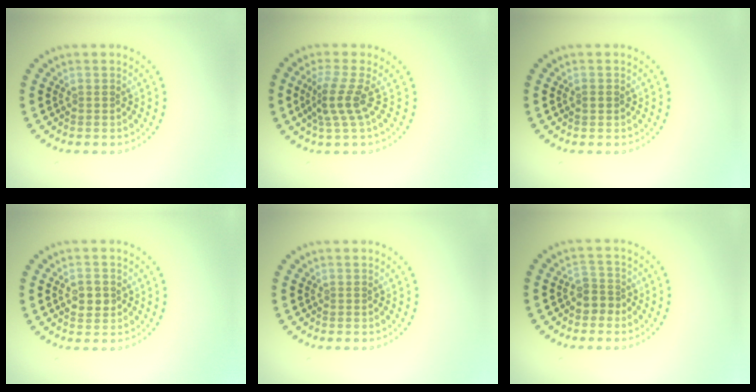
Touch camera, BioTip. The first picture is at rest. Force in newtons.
{"total": 3.0, "press": 2.0, "slide": 2.3}
{"total": 0.9, "press": 0.9, "slide": 0.1}
{"total": 2.0, "press": 2.0, "slide": 0.1}
{"total": 0.0}
{"total": 2.0, "press": 1.6, "slide": 1.1}